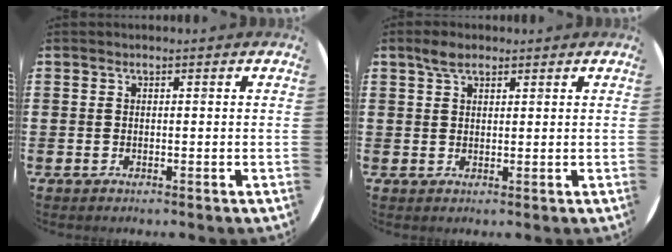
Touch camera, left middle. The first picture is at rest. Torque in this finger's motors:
{"motor_torque": [0.87, -0.61, -0.01, 0.00]}